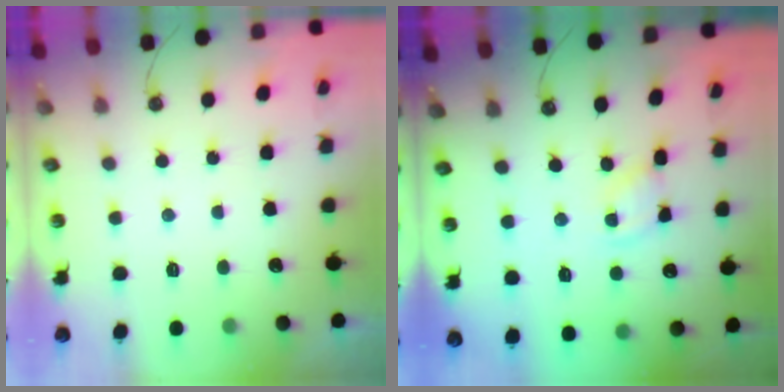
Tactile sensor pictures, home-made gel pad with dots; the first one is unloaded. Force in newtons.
{"total": 1.9, "press": 1.8, "slide": 0.3}